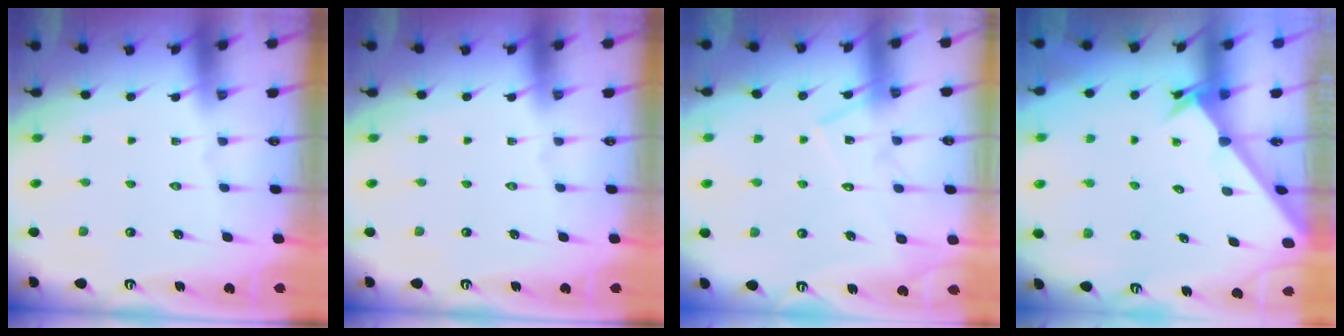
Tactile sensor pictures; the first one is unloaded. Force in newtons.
{"total": 0.0}
{"total": 12.8, "press": 12.8, "slide": 0.8}
{"total": 2.2, "press": 2.2, "slide": 0.2}